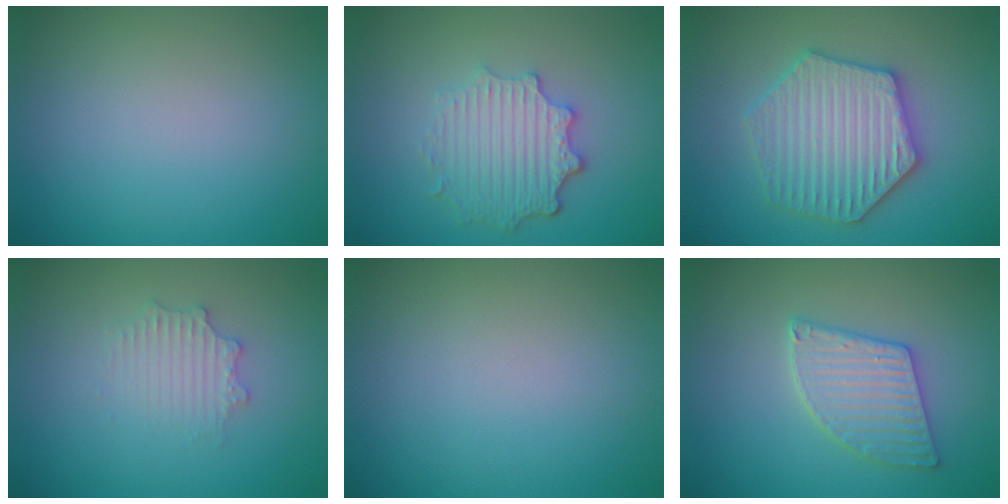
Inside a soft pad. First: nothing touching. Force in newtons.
{"total": 4.4, "press": 3.6, "slide": 2.6}
{"total": 6.2, "press": 6.2, "slide": 1.0}
{"total": 2.2, "press": 2.2, "slide": 0.4}
{"total": 0.0}
{"total": 3.8, "press": 3.6, "slide": 1.2}